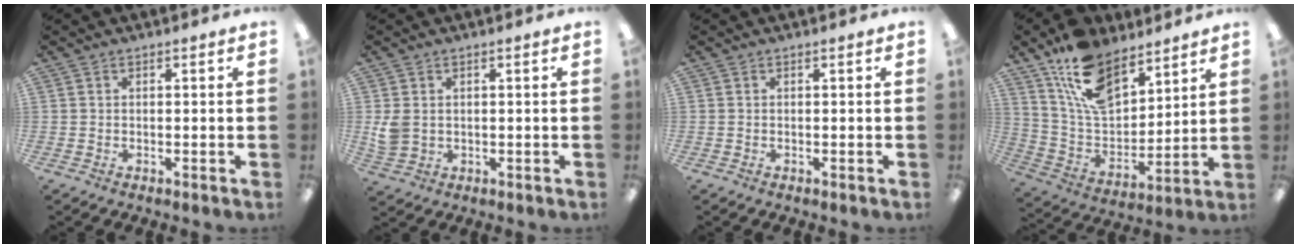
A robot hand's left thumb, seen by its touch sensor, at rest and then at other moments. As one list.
[{"total": 4.0, "force": [0.8, 3.2, 2.3], "torque": [-0.043, -0.002, 0.016]}, {"total": 0.0}, {"total": 16.1, "force": [11.2, 8.0, 8.4], "torque": [-0.174, -0.050, 0.212]}]